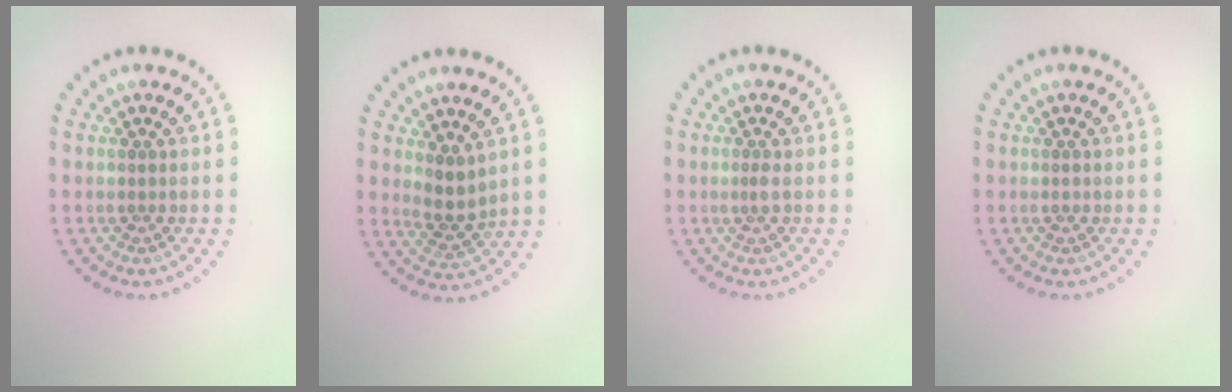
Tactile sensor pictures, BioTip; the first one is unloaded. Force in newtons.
{"total": 2.3, "press": 1.8, "slide": 1.3}
{"total": 0.9, "press": 0.5, "slide": 0.7}
{"total": 0.5, "press": 0.5, "slide": 0.2}